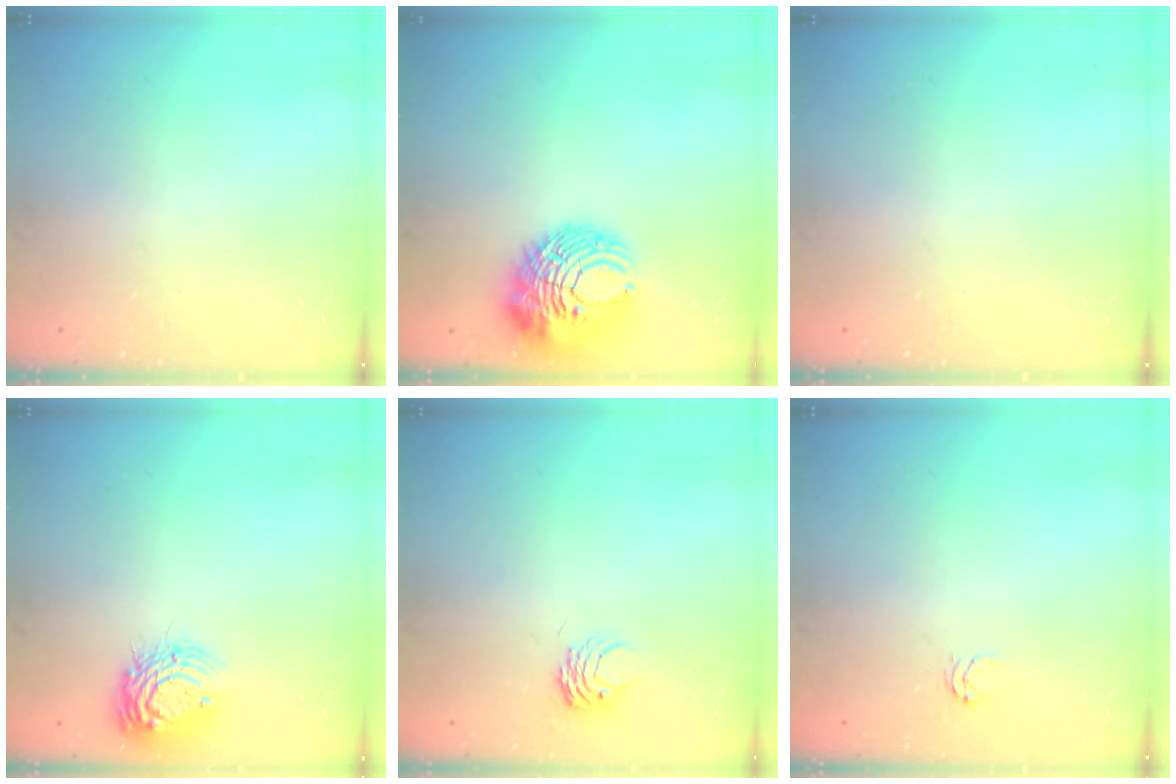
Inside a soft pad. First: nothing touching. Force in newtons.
{"total": 12.9, "press": 12.8, "slide": 1.5}
{"total": 0.0}
{"total": 10.3, "press": 10.3, "slide": 0.7}
{"total": 4.2, "press": 4.2, "slide": 0.2}
{"total": 2.7, "press": 2.7, "slide": 0.4}